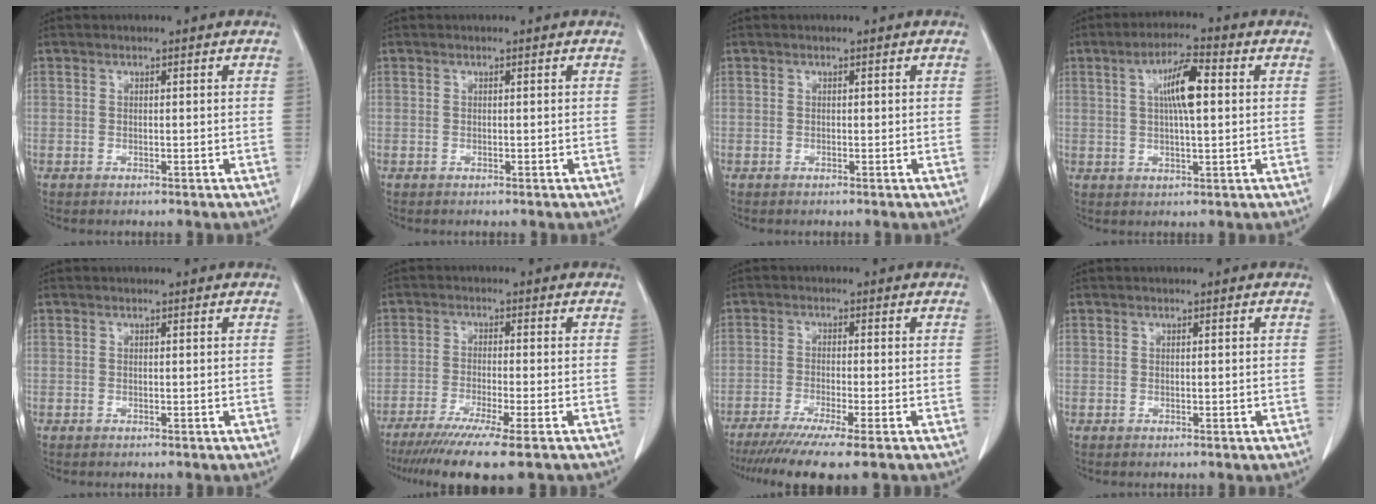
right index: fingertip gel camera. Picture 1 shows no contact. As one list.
[{"total": 0.0}, {"total": 0.0}, {"total": 7.1, "force": [1.5, 1.2, 6.9], "torque": [-0.122, 0.012, 0.026]}, {"total": 0.0}, {"total": 10.9, "force": [-7.9, -0.3, 7.5], "torque": [-0.113, -0.029, -0.123]}, {"total": 9.9, "force": [-7.4, -0.4, 6.6], "torque": [-0.095, -0.026, -0.116]}, {"total": 0.0}]